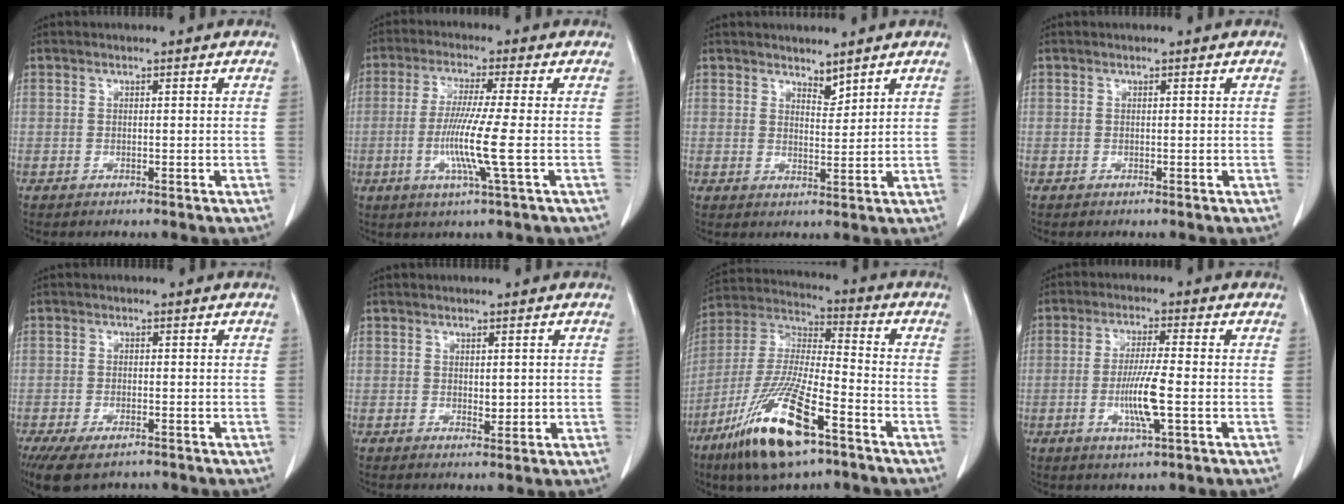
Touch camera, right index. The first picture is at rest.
{"total": 8.7, "force": [-1.7, -1.3, 8.4], "torque": [-0.169, -0.020, -0.036]}
{"total": 2.6, "force": [2.3, 0.8, 0.8], "torque": [-0.011, -0.007, 0.042]}
{"total": 0.0}
{"total": 7.1, "force": [-4.9, 3.0, 4.1], "torque": [-0.071, -0.010, -0.078]}
{"total": 1.7, "force": [0.2, 0.9, 1.4], "torque": [-0.020, -0.005, 0.006]}
{"total": 17.9, "force": [-10.0, 3.5, 14.5], "torque": [-0.320, -0.039, -0.184]}
{"total": 7.4, "force": [-1.7, 0.1, 7.2], "torque": [-0.139, -0.009, -0.032]}